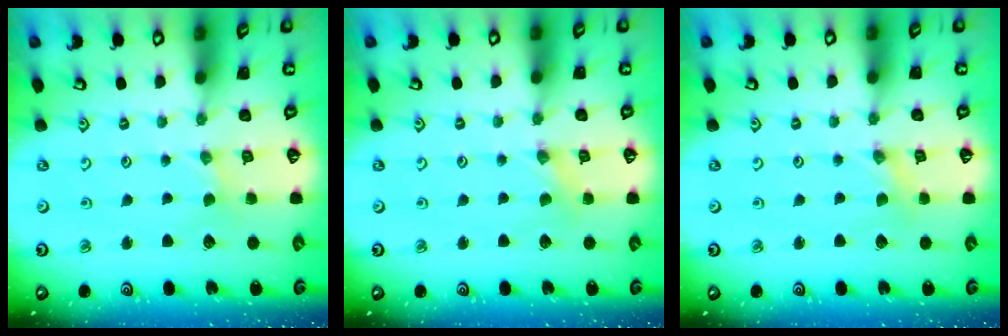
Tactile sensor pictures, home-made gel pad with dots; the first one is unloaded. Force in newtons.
{"total": 1.0, "press": 1.0, "slide": 0.2}
{"total": 0.0}